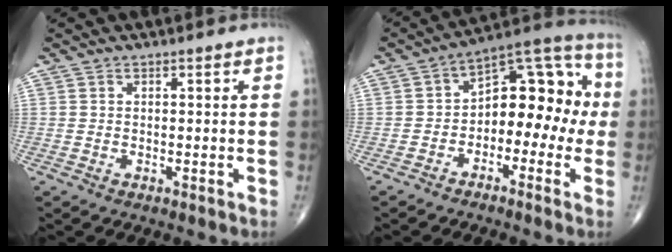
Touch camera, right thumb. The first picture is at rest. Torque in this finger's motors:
{"motor_torque": [0.10, 0.24, 0.70, -0.32, 0.04]}